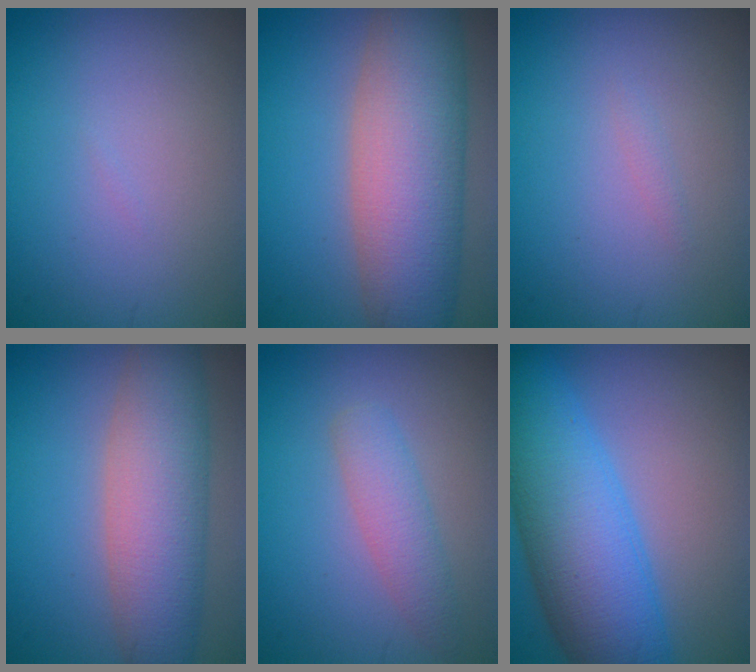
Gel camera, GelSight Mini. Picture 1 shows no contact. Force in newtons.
{"total": 10.7, "press": 10.7, "slide": 0.6}
{"total": 0.5, "press": 0.5, "slide": 0.0}
{"total": 7.6, "press": 7.6, "slide": 0.5}
{"total": 2.7, "press": 2.7, "slide": 0.1}
{"total": 10.3, "press": 10.3, "slide": 0.2}